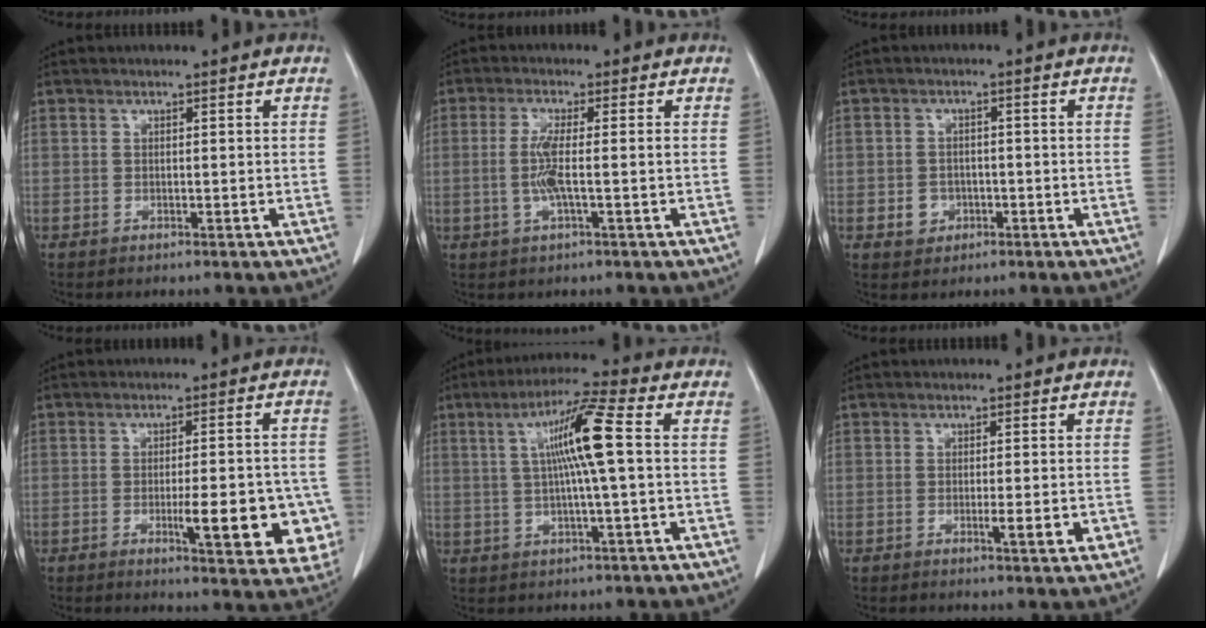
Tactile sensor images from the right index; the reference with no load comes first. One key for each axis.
{"total": 4.3, "fx": -0.5, "fy": 0.2, "fz": 4.3, "tx": -0.094, "ty": -0.002, "tz": -0.011}
{"total": 2.9, "fx": -1.0, "fy": 2.5, "fz": 1.0, "tx": -0.011, "ty": 0.006, "tz": -0.009}
{"total": 12.2, "fx": -3.7, "fy": 3.0, "fz": 11.3, "tx": -0.108, "ty": 0.005, "tz": -0.037}
{"total": 9.8, "fx": 1.5, "fy": -0.6, "fz": 9.6, "tx": -0.176, "ty": 0.010, "tz": 0.025}
{"total": 3.2, "fx": -1.0, "fy": 0.4, "fz": 3.1, "tx": -0.044, "ty": -0.005, "tz": -0.011}